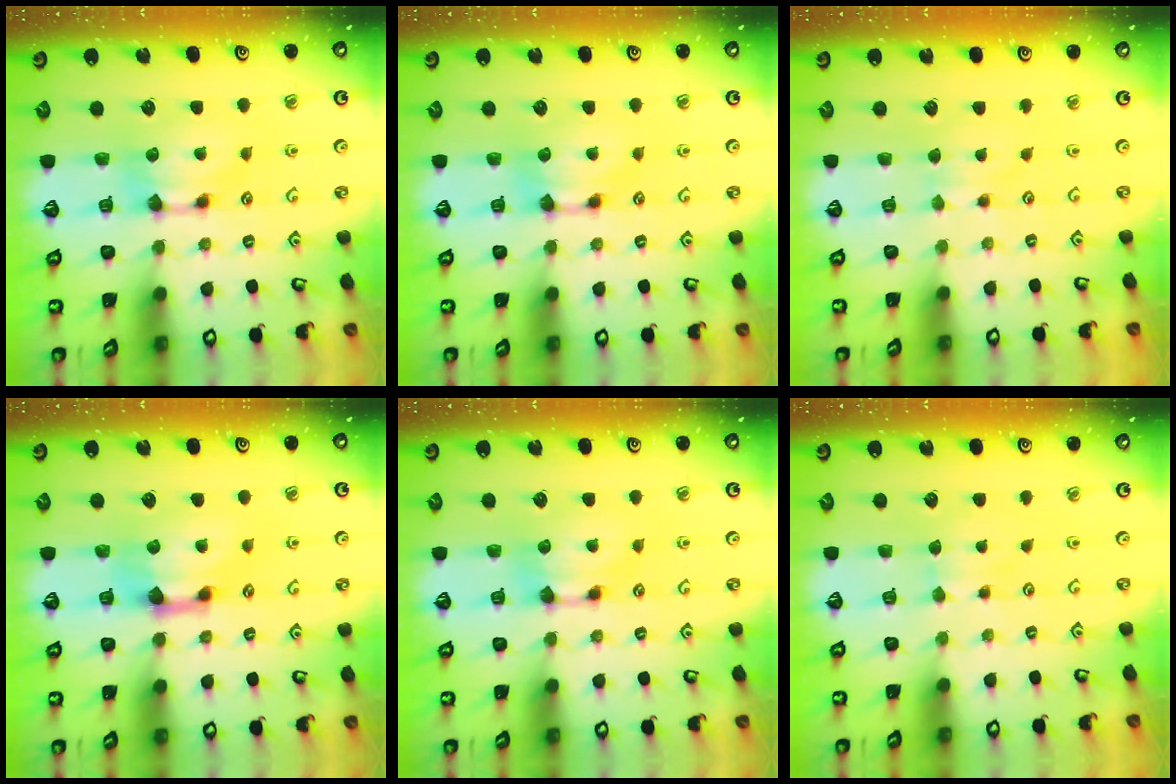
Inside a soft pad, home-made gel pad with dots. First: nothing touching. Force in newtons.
{"total": 0.0}
{"total": 2.1, "press": 2.0, "slide": 0.4}
{"total": 1.5, "press": 0.5, "slide": 1.4}
{"total": 0.0}
{"total": 2.5, "press": 2.4, "slide": 0.4}